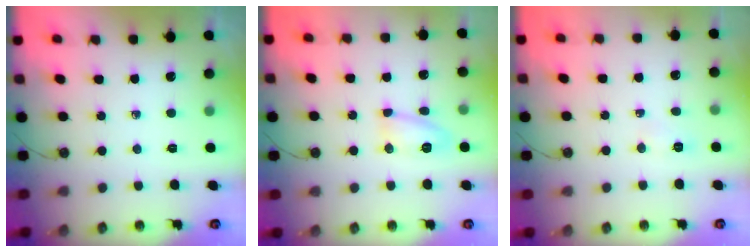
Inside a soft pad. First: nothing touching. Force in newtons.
{"total": 7.3, "press": 7.3, "slide": 0.5}
{"total": 4.9, "press": 4.8, "slide": 1.0}